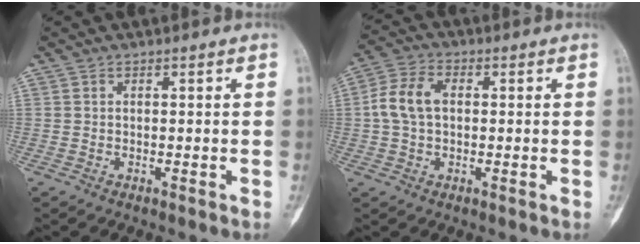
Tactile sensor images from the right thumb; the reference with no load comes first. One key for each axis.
{"total": 7.4, "fx": 0.4, "fy": 4.9, "fz": 5.6, "tx": -0.116, "ty": 0.021, "tz": 0.003}